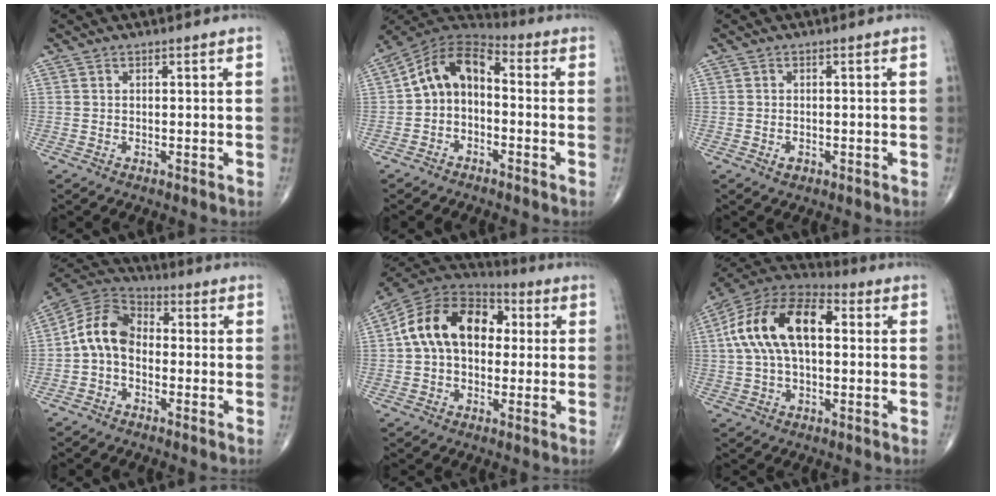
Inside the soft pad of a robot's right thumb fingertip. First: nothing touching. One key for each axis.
{"total": 9.9, "fx": -0.8, "fy": 6.7, "fz": 7.2, "tx": -0.112, "ty": 0.049, "tz": -0.031}
{"total": 1.4, "fx": -0.6, "fy": 0.9, "fz": 0.8, "tx": -0.009, "ty": 0.004, "tz": -0.007}
{"total": 9.2, "fx": -1.2, "fy": 6.5, "fz": 6.4, "tx": -0.106, "ty": 0.031, "tz": -0.039}
{"total": 17.2, "fx": 2.1, "fy": 11.8, "fz": 12.3, "tx": -0.187, "ty": 0.039, "tz": 0.026}
{"total": 17.7, "fx": 2.7, "fy": 9.8, "fz": 14.5, "tx": -0.268, "ty": 0.038, "tz": 0.038}